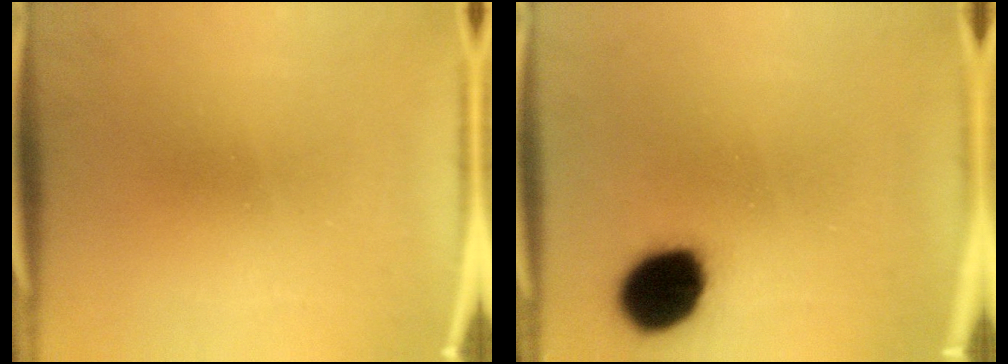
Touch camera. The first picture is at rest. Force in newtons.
{"total": 14.3}